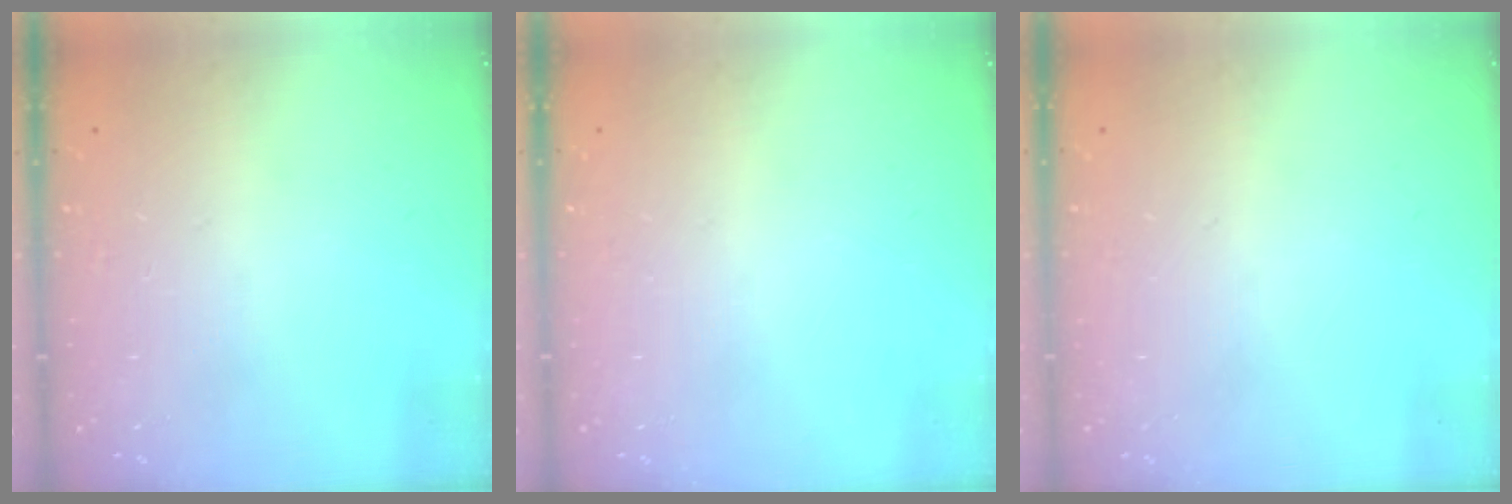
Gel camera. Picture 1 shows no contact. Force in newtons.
{"total": 0.0}
{"total": 0.0}